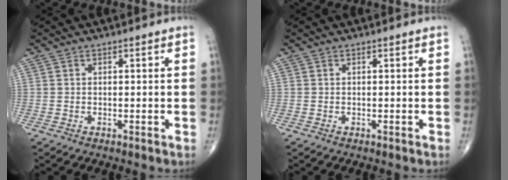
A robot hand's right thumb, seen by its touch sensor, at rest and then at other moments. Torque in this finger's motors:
{"motor_torque": [0.00, 0.00, 0.00, 0.00, 0.00]}